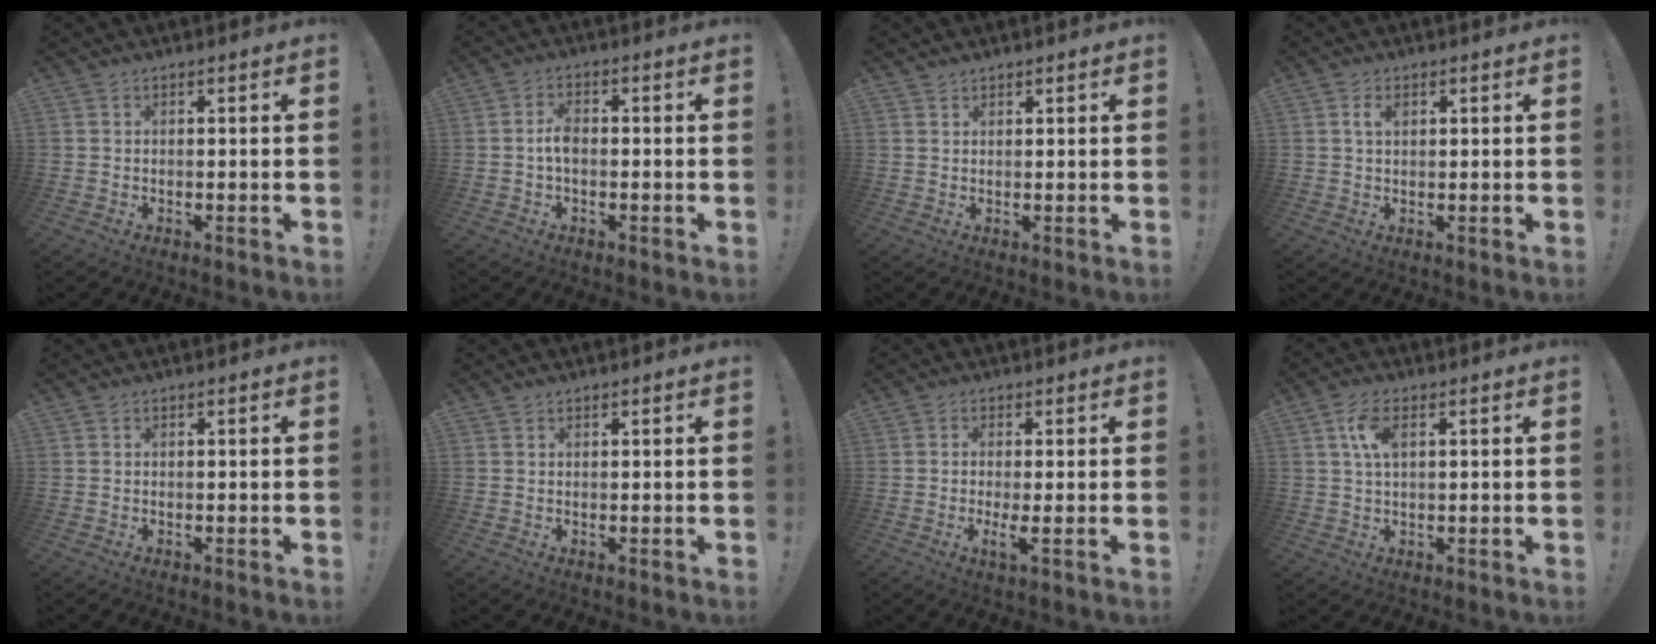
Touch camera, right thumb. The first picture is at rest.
{"total": 4.0, "force": [-0.7, 1.8, 3.5], "torque": [-0.069, 0.009, -0.014]}
{"total": 1.3, "force": [1.1, 0.6, 0.2], "torque": [0.001, -0.006, 0.021]}
{"total": 2.6, "force": [1.1, 1.5, 1.9], "torque": [-0.033, 0.001, 0.017]}
{"total": 0.0}
{"total": 0.6, "force": [0.5, 0.2, 0.0], "torque": [0.005, -0.003, 0.009]}
{"total": 3.7, "force": [-0.3, -0.1, 3.7], "torque": [-0.053, -0.017, -0.004]}
{"total": 6.0, "force": [1.9, 2.9, 4.9], "torque": [-0.090, 0.004, 0.032]}